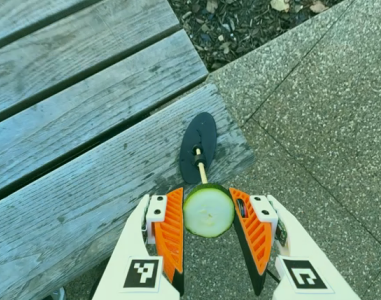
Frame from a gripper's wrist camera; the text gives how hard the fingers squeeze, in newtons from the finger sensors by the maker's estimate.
{"total": 7.5, "left": 7.3, "right": 7.6}